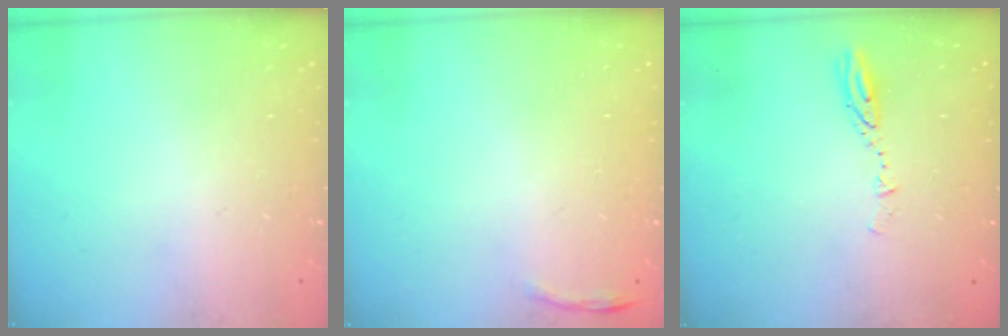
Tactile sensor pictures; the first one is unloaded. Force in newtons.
{"total": 3.4, "press": 3.3, "slide": 0.9}
{"total": 4.0, "press": 4.0, "slide": 0.3}